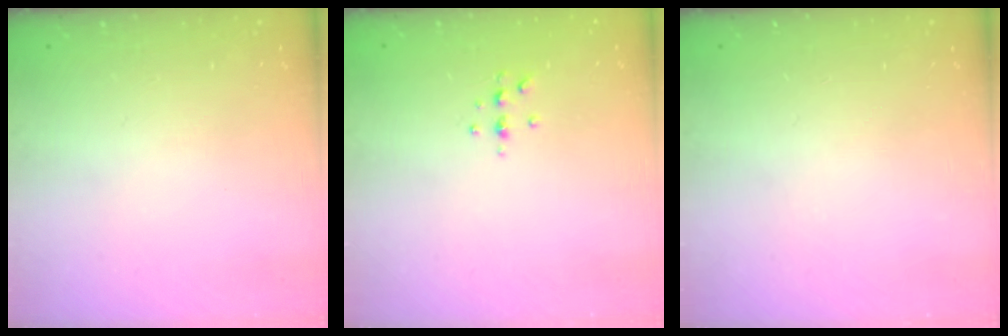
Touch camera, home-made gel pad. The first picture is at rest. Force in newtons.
{"total": 5.0, "press": 4.9, "slide": 0.9}
{"total": 0.0}